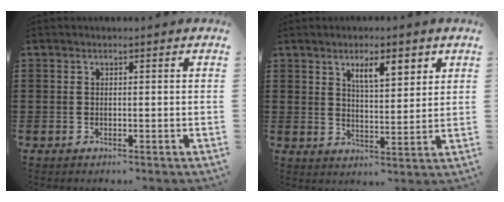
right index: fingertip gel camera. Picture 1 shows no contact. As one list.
[{"total": 5.9, "force": [3.2, 1.9, 4.6], "torque": [-0.073, -0.003, 0.050]}]